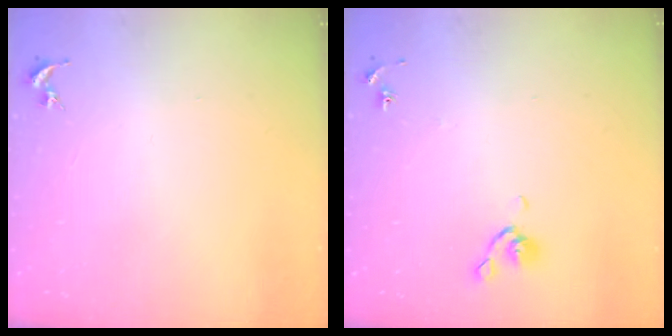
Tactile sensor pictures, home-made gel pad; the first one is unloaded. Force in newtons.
{"total": 5.2, "press": 5.1, "slide": 1.0}